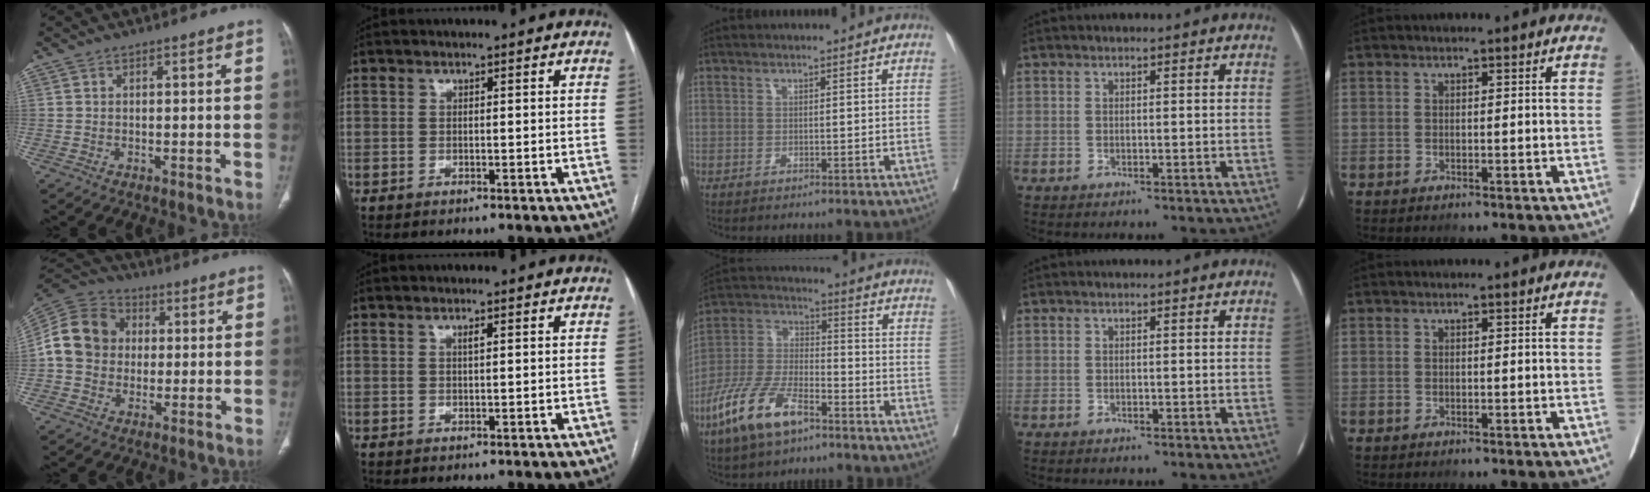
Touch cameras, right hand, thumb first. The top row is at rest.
{"thumb": {"total": 13.8, "force": [0.6, 12.0, 6.8], "torque": [-0.119, 0.029, 0.004]}, "index": {"total": 0.7, "force": [0.3, 0.1, 0.6], "torque": [-0.012, 0.001, 0.005]}, "middle": {"total": 12.5, "force": [-7.5, 4.5, 8.9], "torque": [-0.198, -0.004, -0.148]}}